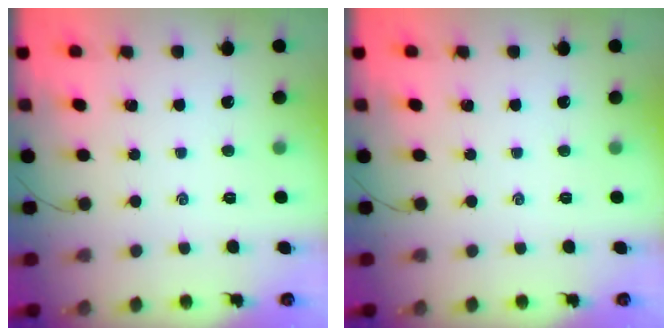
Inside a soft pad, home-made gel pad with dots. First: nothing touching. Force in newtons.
{"total": 0.0}